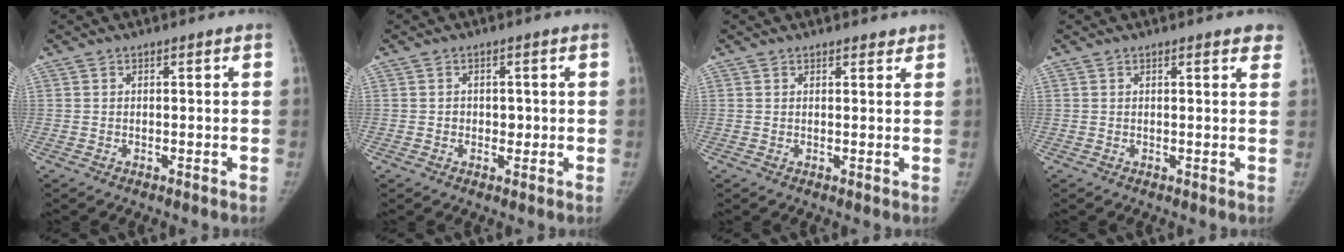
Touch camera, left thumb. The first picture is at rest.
{"total": 2.2, "force": [-0.1, 1.9, 1.2], "torque": [-0.002, 0.004, -0.004]}
{"total": 1.5, "force": [1.3, 0.7, 0.2], "torque": [0.012, -0.007, 0.012]}
{"total": 3.0, "force": [2.1, 0.9, 1.9], "torque": [-0.006, -0.002, 0.018]}